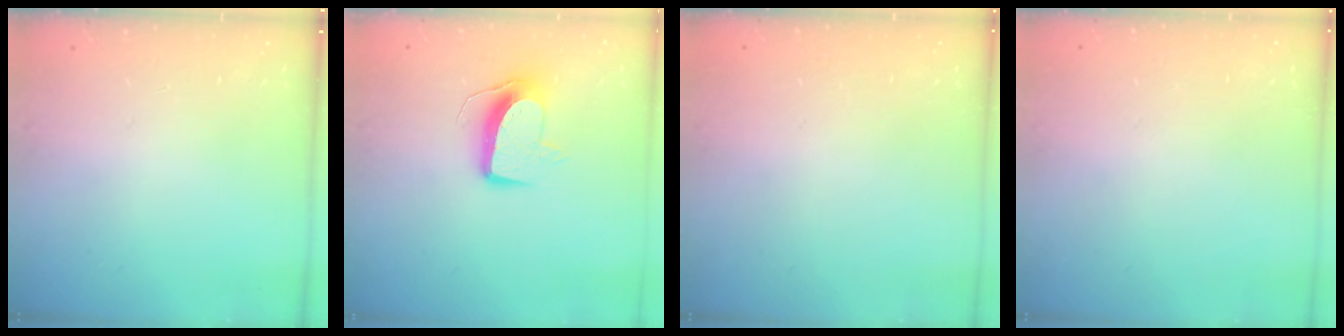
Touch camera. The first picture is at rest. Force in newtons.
{"total": 10.3, "press": 10.3, "slide": 0.7}
{"total": 0.0}
{"total": 0.0}